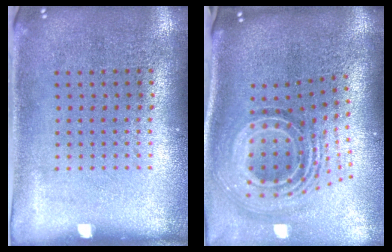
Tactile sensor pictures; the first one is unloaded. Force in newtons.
{"total": 2.3, "press": 1.5, "slide": 1.7}